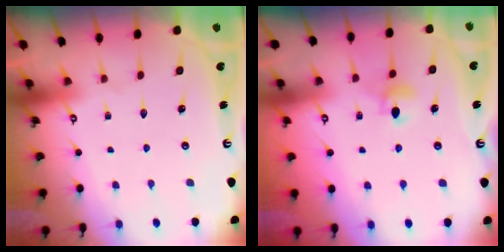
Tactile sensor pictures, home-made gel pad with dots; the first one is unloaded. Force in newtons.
{"total": 5.6, "press": 5.5, "slide": 0.7}